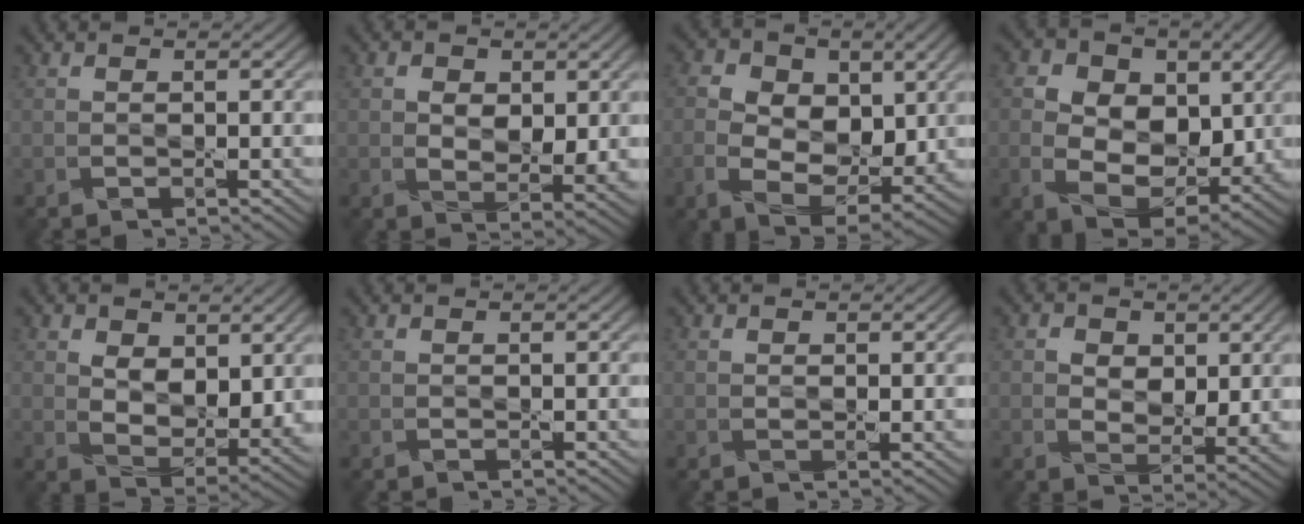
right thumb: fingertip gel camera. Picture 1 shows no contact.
{"total": 4.4, "force": [0.8, 3.0, 3.2], "torque": [-0.057, -0.011, 0.018]}
{"total": 10.2, "force": [0.7, 6.9, 7.5], "torque": [-0.149, -0.007, 0.009]}
{"total": 11.7, "force": [1.0, 8.5, 8.1], "torque": [-0.170, -0.011, 0.024]}
{"total": 6.7, "force": [2.1, 4.1, 4.9], "torque": [-0.095, -0.017, 0.041]}
{"total": 0.0}
{"total": 0.7, "force": [0.2, 0.4, 0.5], "torque": [-0.007, -0.003, 0.003]}
{"total": 4.7, "force": [1.2, 3.3, 3.1], "torque": [-0.055, -0.012, 0.020]}